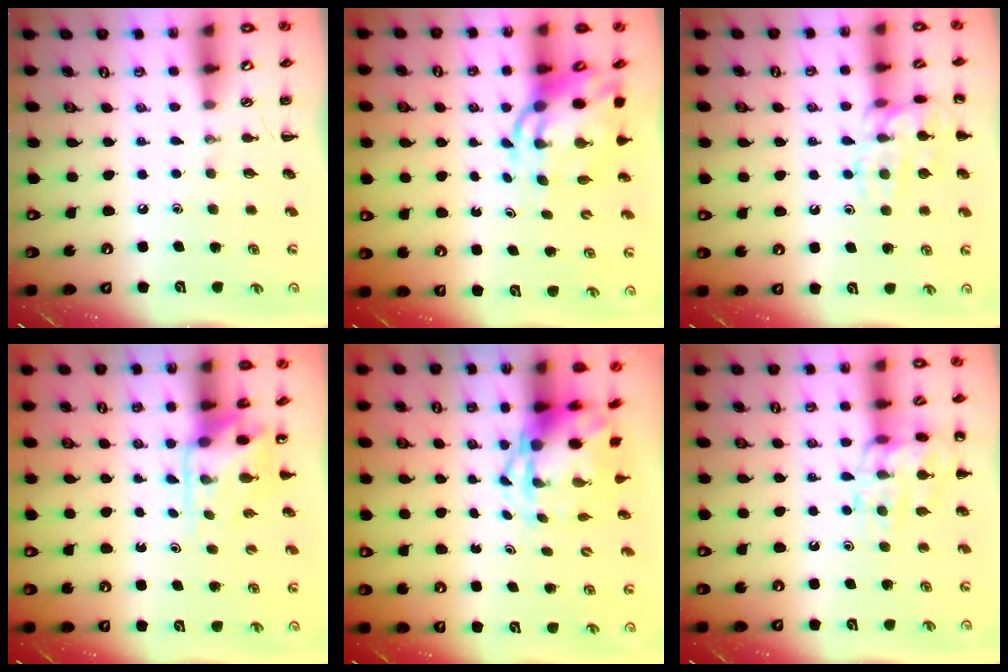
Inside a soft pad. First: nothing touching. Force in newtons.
{"total": 8.1, "press": 7.7, "slide": 2.3}
{"total": 13.3, "press": 13.3, "slide": 0.4}
{"total": 4.3, "press": 4.2, "slide": 1.0}
{"total": 4.0, "press": 3.9, "slide": 1.0}
{"total": 15.2, "press": 15.1, "slide": 1.9}